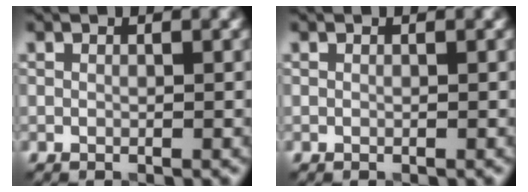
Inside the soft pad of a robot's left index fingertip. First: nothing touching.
{"total": 0.0}